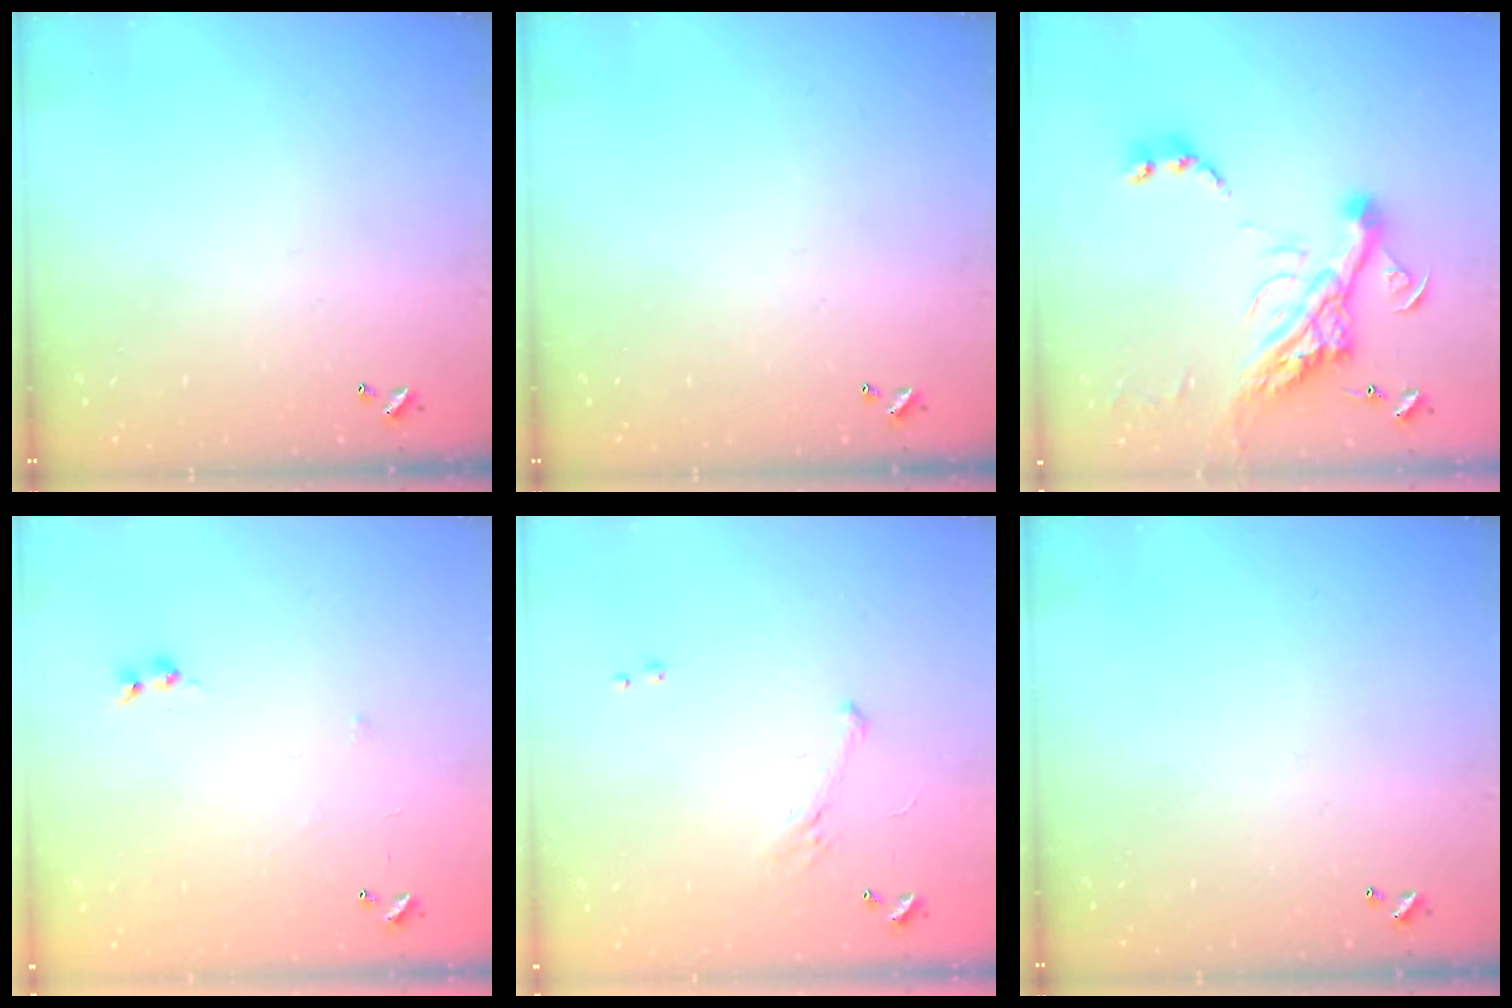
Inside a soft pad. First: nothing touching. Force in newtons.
{"total": 0.0}
{"total": 19.3, "press": 19.1, "slide": 2.5}
{"total": 5.9, "press": 5.9, "slide": 0.7}
{"total": 4.0, "press": 3.9, "slide": 1.0}
{"total": 0.0}